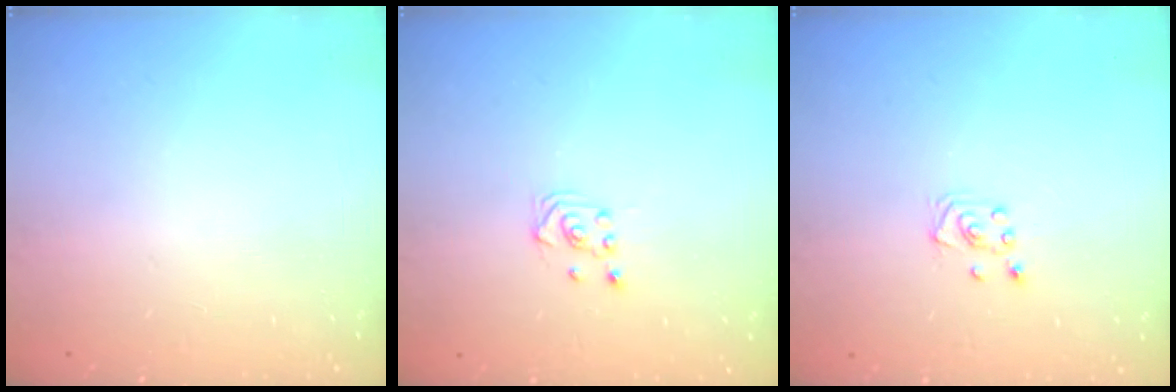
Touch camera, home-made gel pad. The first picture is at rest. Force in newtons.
{"total": 2.7, "press": 2.4, "slide": 1.2}
{"total": 3.0, "press": 3.0, "slide": 0.3}